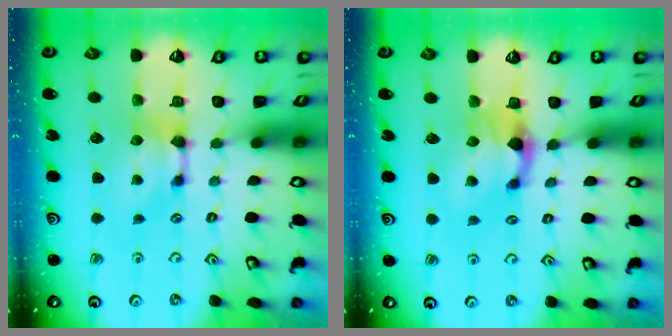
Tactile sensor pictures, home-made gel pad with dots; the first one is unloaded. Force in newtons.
{"total": 1.7, "press": 0.9, "slide": 1.4}